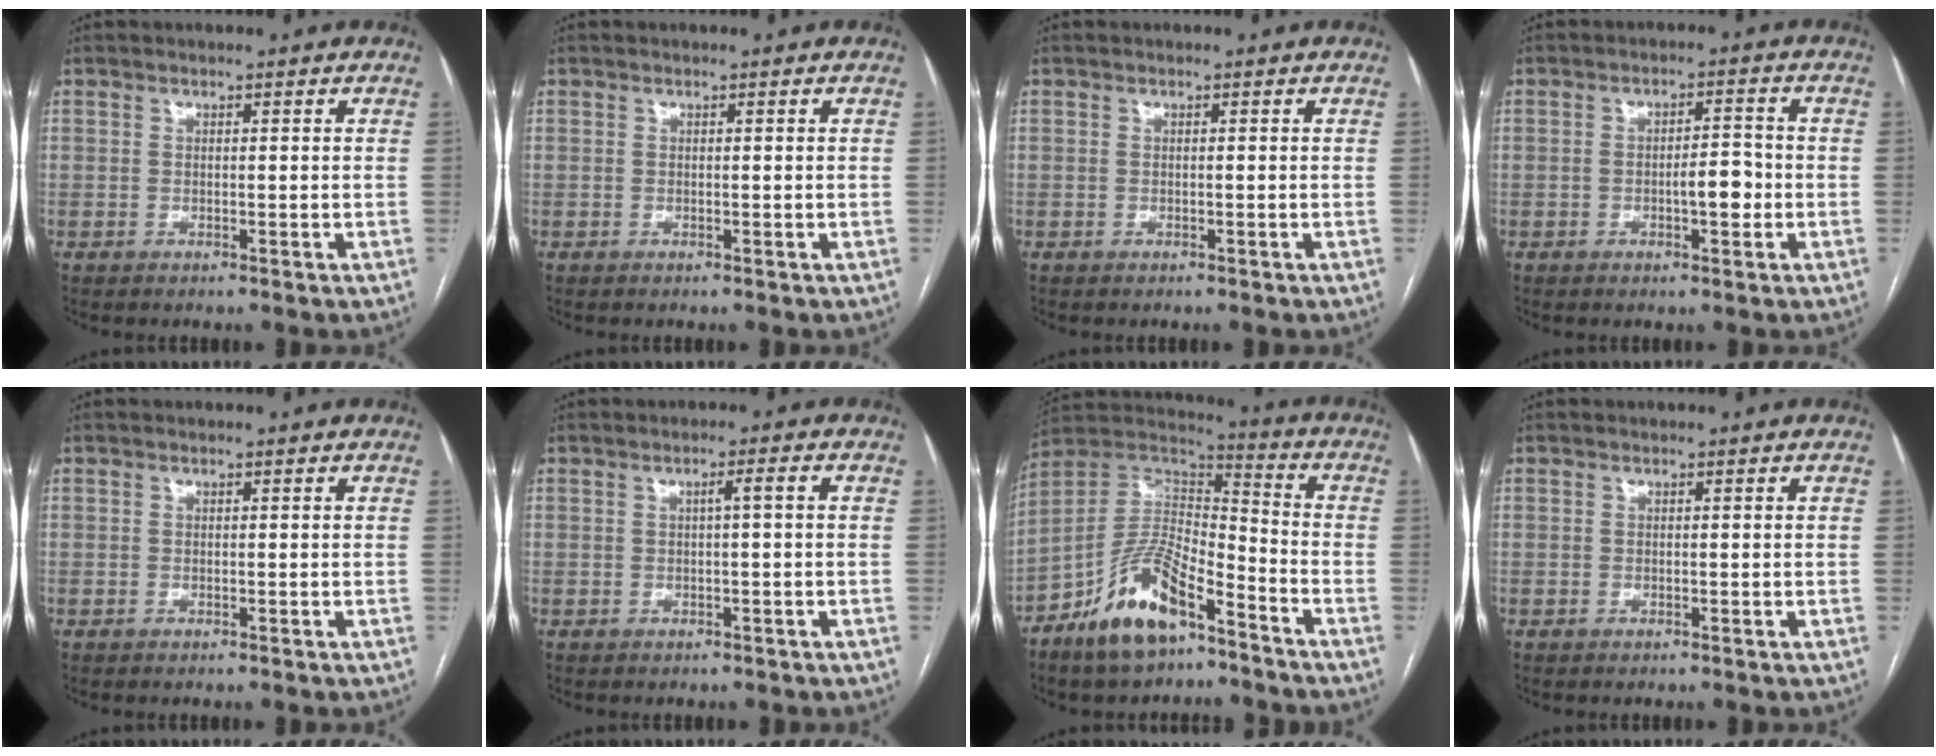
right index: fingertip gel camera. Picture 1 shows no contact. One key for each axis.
{"total": 0.0}
{"total": 0.0}
{"total": 4.4, "fx": -1.1, "fy": 1.3, "fz": 4.0, "tx": -0.061, "ty": 0.008, "tz": -0.015}
{"total": 0.0}
{"total": 1.7, "fx": 0.1, "fy": -0.2, "fz": 1.7, "tx": -0.027, "ty": 0.005, "tz": 0.004}
{"total": 13.6, "fx": -8.9, "fy": 4.5, "fz": 9.3, "tx": -0.180, "ty": 0.014, "tz": -0.162}
{"total": 0.0}